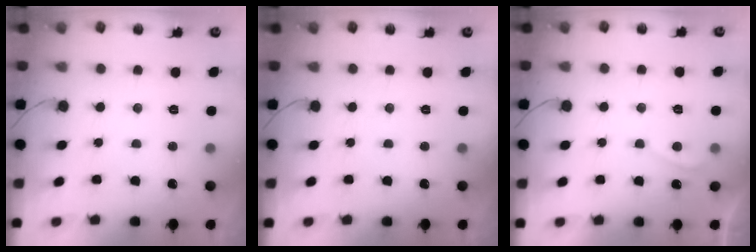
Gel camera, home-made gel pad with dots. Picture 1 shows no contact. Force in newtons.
{"total": 0.0}
{"total": 0.7, "press": 0.5, "slide": 0.4}